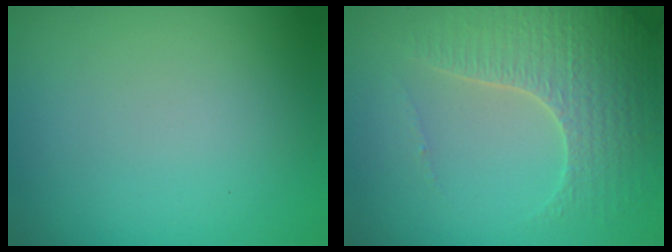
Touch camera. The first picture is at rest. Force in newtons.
{"total": 4.3, "press": 4.0, "slide": 1.5}